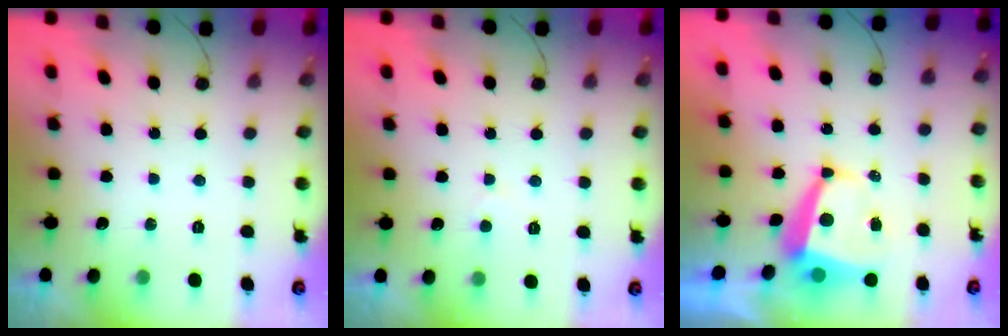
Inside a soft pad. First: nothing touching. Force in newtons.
{"total": 2.3, "press": 2.3, "slide": 0.2}
{"total": 6.1, "press": 6.0, "slide": 1.2}